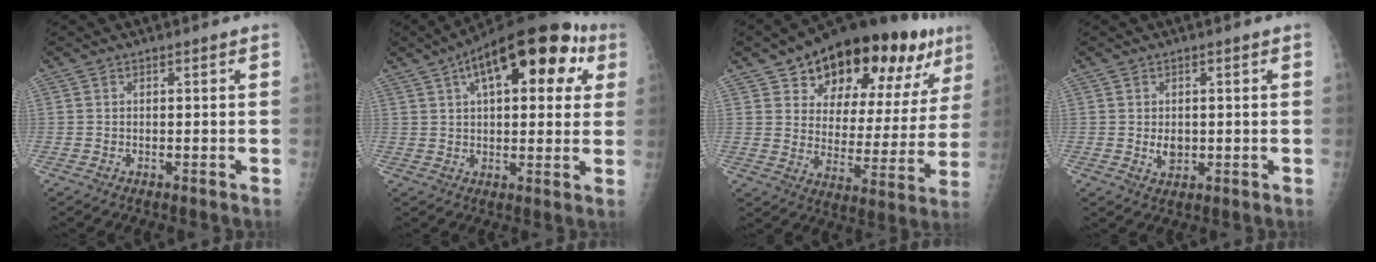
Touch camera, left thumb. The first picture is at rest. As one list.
[{"total": 22.0, "force": [8.9, 10.0, 17.5], "torque": [-0.233, 0.029, 0.127]}, {"total": 25.9, "force": [15.9, 11.8, 16.8], "torque": [-0.209, -0.039, 0.237]}, {"total": 3.2, "force": [0.0, 2.4, 2.1], "torque": [-0.021, -0.003, 0.007]}]